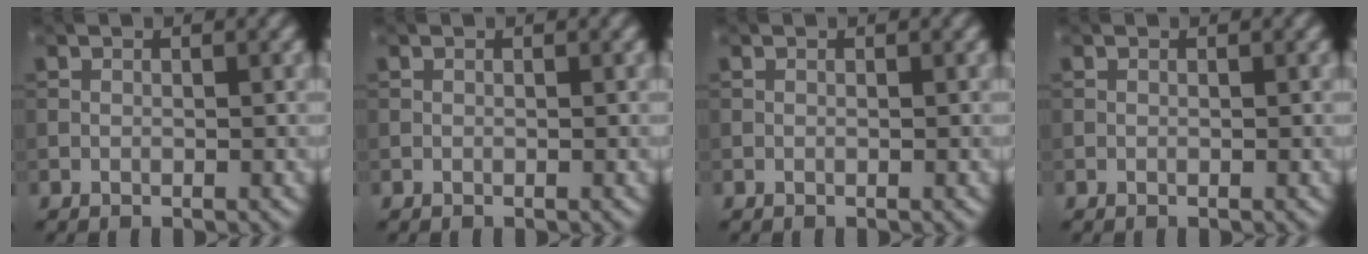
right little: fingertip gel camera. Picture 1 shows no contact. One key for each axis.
{"total": 0.0}
{"total": 0.0}
{"total": 0.0}